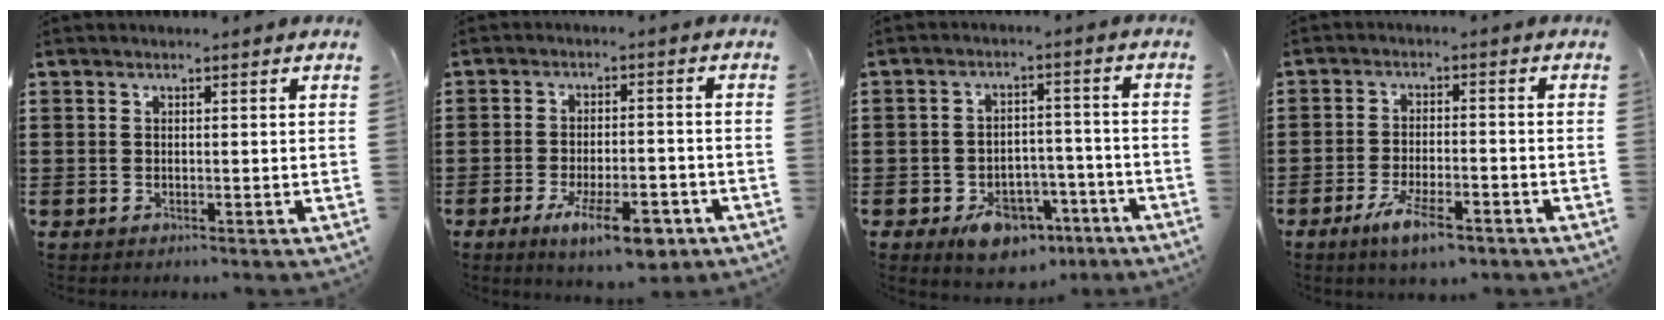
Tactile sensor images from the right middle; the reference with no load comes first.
{"total": 8.1, "force": [-4.9, 2.4, 5.9], "torque": [-0.108, 0.002, -0.086]}
{"total": 7.1, "force": [-4.9, 3.9, 3.3], "torque": [-0.056, 0.026, -0.086]}
{"total": 6.2, "force": [-4.0, 1.6, 4.4], "torque": [-0.089, -0.003, -0.073]}